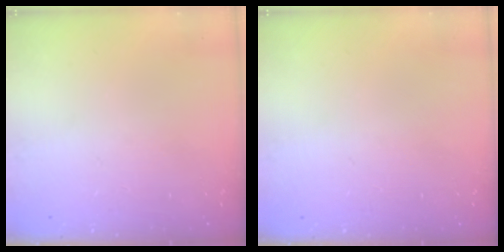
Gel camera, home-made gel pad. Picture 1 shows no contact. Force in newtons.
{"total": 0.0}